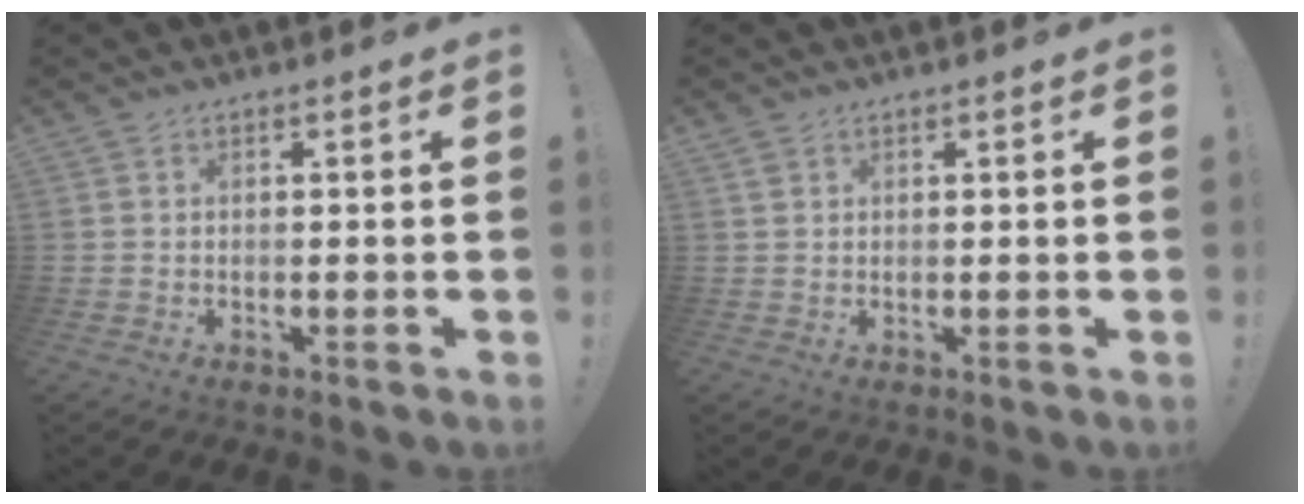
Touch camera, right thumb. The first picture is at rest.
{"total": 1.2, "force": [0.9, 0.7, 0.4], "torque": [-0.006, -0.001, 0.018]}